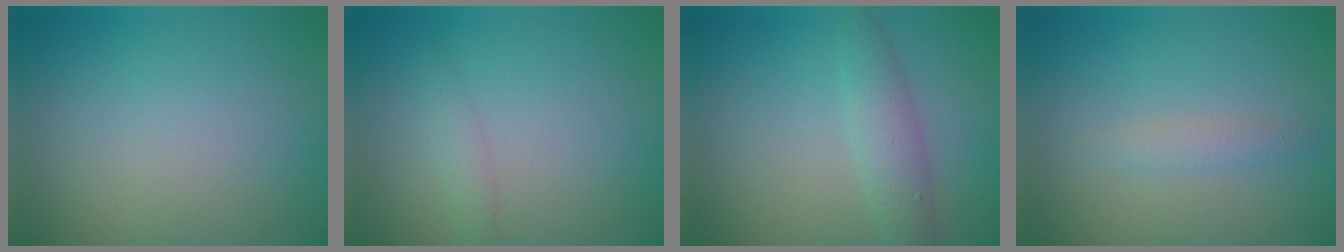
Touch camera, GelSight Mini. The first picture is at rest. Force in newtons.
{"total": 1.3, "press": 1.3, "slide": 0.0}
{"total": 2.8, "press": 2.8, "slide": 0.0}
{"total": 1.4, "press": 1.4, "slide": 0.0}